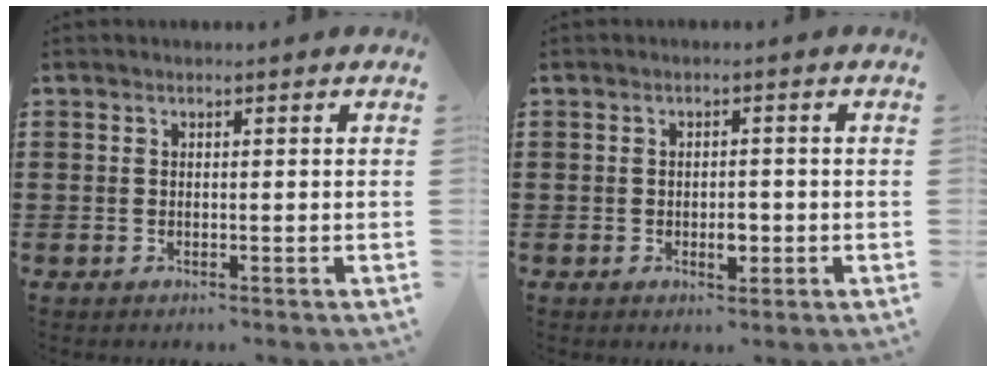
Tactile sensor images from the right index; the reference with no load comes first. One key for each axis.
{"total": 2.8, "fx": -0.7, "fy": 1.4, "fz": 2.4, "tx": -0.043, "ty": 0.002, "tz": -0.012}